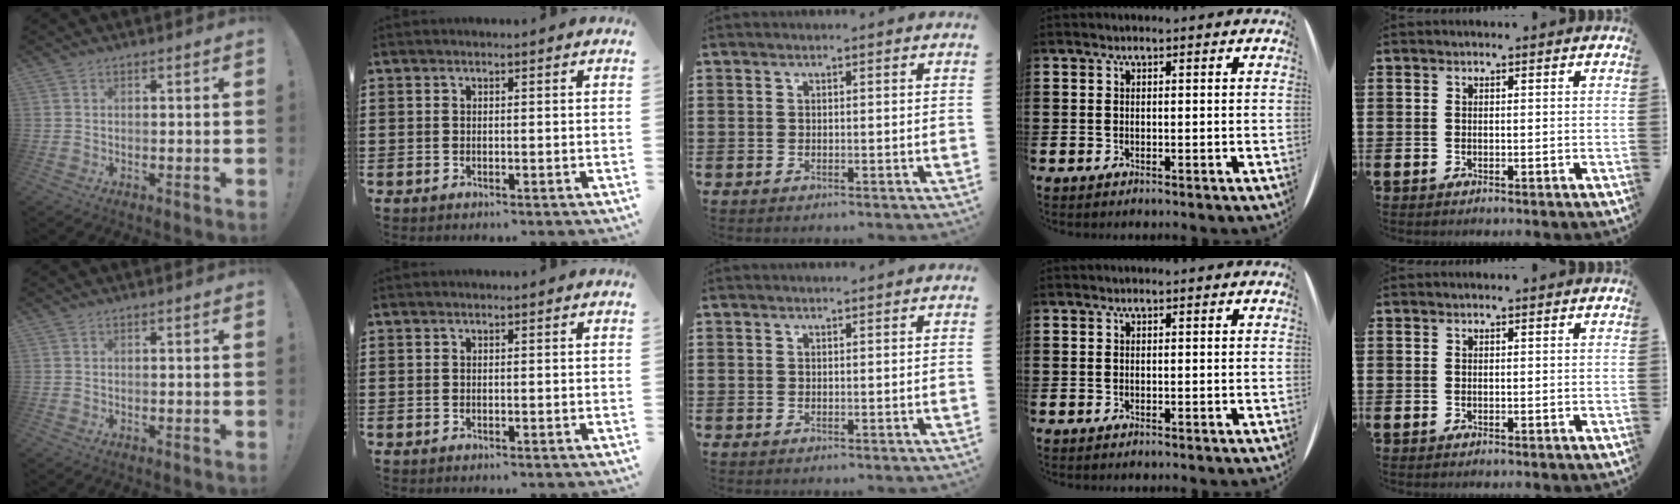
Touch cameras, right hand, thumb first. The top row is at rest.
{}